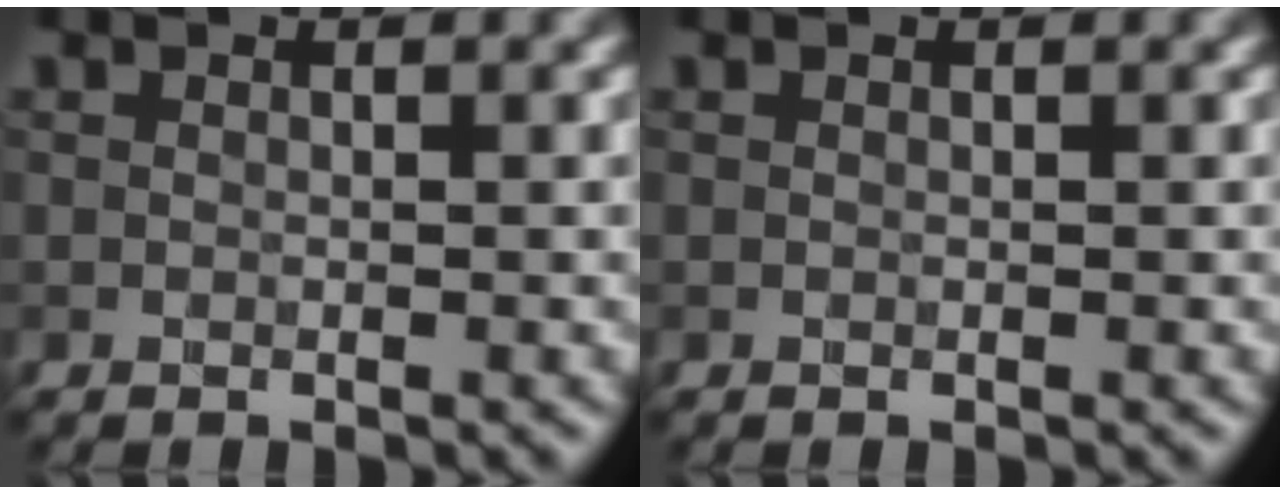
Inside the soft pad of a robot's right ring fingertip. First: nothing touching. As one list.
[{"total": 0.0}]